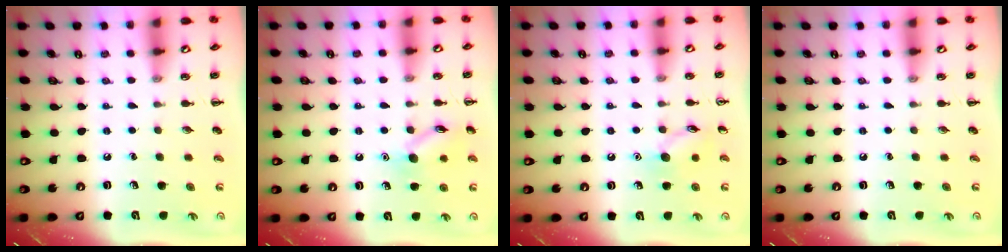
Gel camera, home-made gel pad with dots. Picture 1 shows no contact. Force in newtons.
{"total": 10.6, "press": 10.6, "slide": 0.4}
{"total": 8.1, "press": 8.1, "slide": 0.7}
{"total": 0.0}